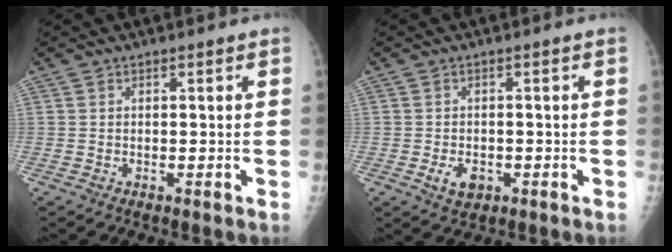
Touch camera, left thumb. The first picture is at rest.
{"total": 3.5, "force": [-1.3, 2.4, 2.2], "torque": [-0.030, 0.003, -0.015]}